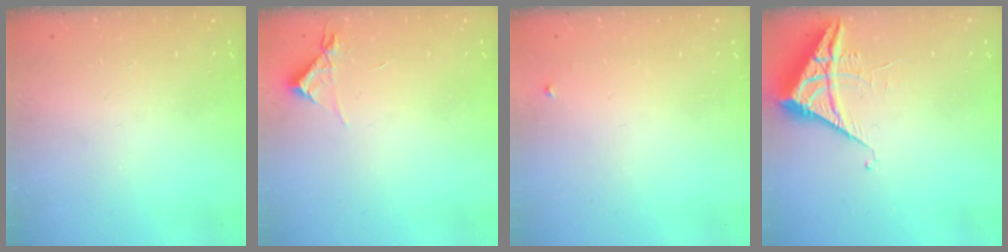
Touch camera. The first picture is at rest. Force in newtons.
{"total": 5.0, "press": 4.9, "slide": 0.7}
{"total": 3.0, "press": 3.0, "slide": 0.4}
{"total": 6.1, "press": 6.1, "slide": 0.3}